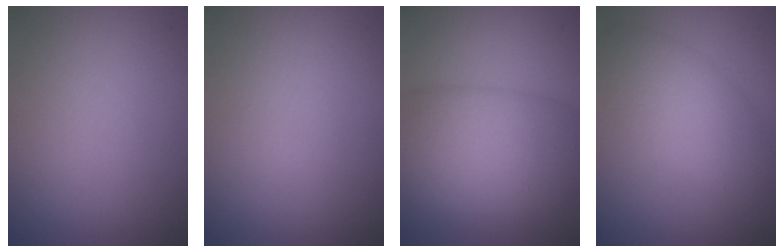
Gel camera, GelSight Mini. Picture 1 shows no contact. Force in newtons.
{"total": 0.0}
{"total": 8.9, "press": 8.9, "slide": 0.3}
{"total": 4.7, "press": 4.7, "slide": 0.1}